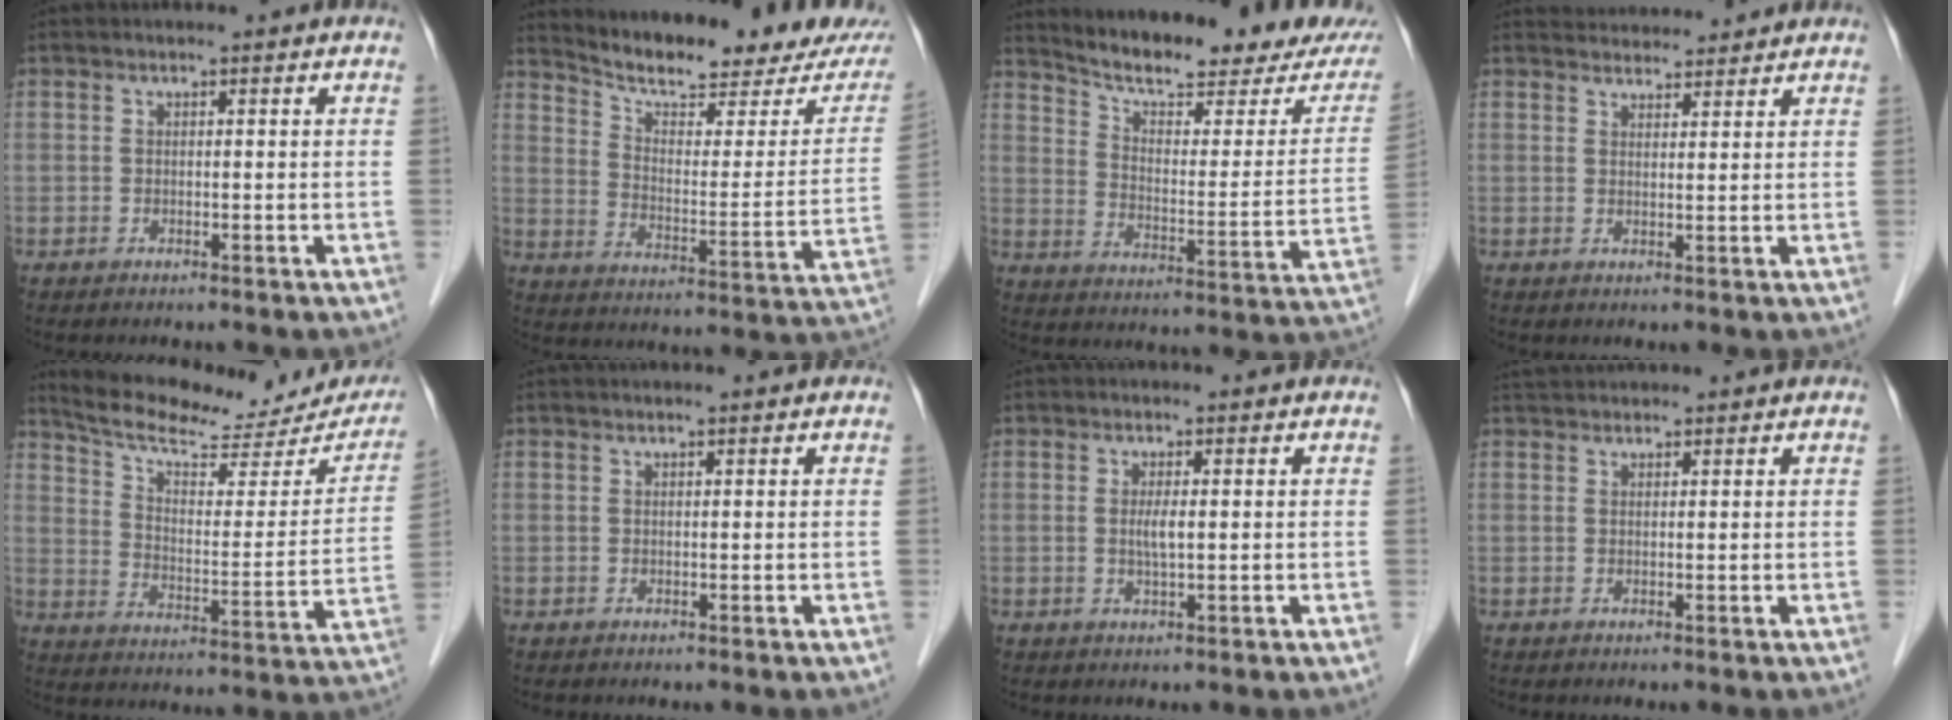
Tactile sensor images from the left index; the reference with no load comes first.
{"total": 19.0, "force": [17.2, 2.5, 7.7], "torque": [-0.113, -0.043, 0.233]}
{"total": 19.9, "force": [17.7, 2.8, 8.6], "torque": [-0.121, -0.039, 0.236]}
{"total": 6.1, "force": [6.0, 0.9, 0.7], "torque": [-0.009, 0.024, 0.080]}
{"total": 22.7, "force": [20.0, 5.9, 9.1], "torque": [-0.133, -0.015, 0.267]}
{"total": 0.7, "force": [0.6, -0.1, 0.4], "torque": [-0.009, 0.003, 0.012]}
{"total": 2.0, "force": [0.1, 0.1, 2.0], "torque": [-0.041, -0.005, 0.001]}
{"total": 2.7, "force": [2.6, 0.4, 0.6], "torque": [-0.010, 0.026, 0.047]}